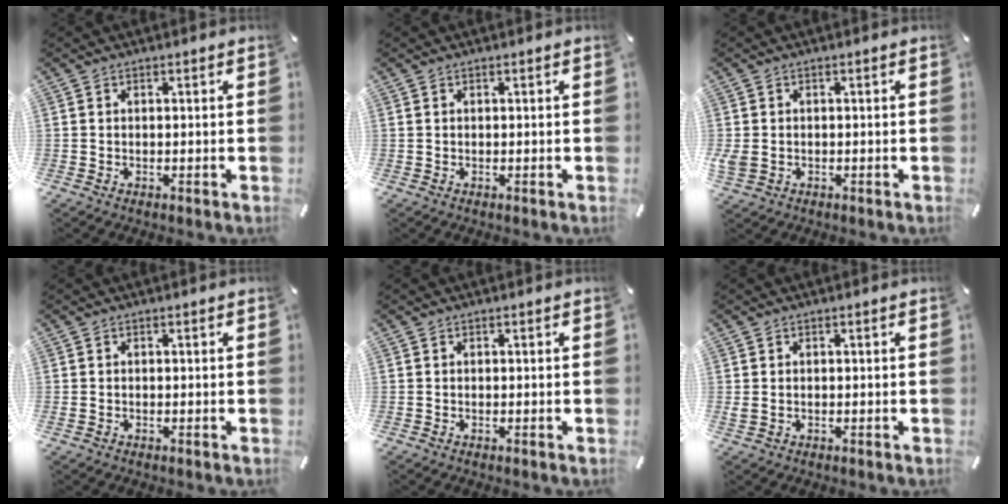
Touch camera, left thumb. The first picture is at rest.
{"total": 0.0}
{"total": 2.7, "force": [-0.4, 2.2, 1.5], "torque": [-0.042, -0.003, -0.008]}
{"total": 0.5, "force": [-0.2, 0.4, 0.3], "torque": [-0.005, 0.001, -0.005]}
{"total": 0.0}
{"total": 1.0, "force": [0.0, 0.8, 0.6], "torque": [-0.014, 0.001, 0.002]}